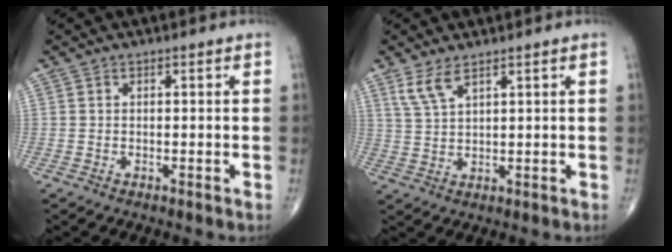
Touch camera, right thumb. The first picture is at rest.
{"total": 4.2, "force": [2.8, 1.2, 2.9], "torque": [-0.065, -0.011, 0.066]}